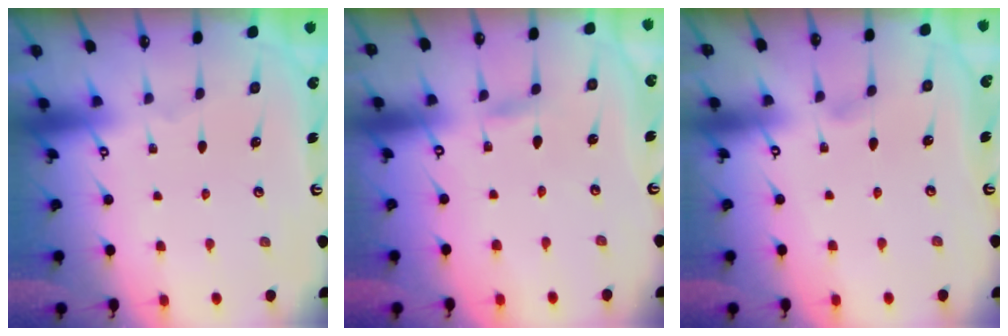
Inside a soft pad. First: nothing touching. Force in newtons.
{"total": 3.2, "press": 3.1, "slide": 0.3}
{"total": 2.8, "press": 2.8, "slide": 0.3}